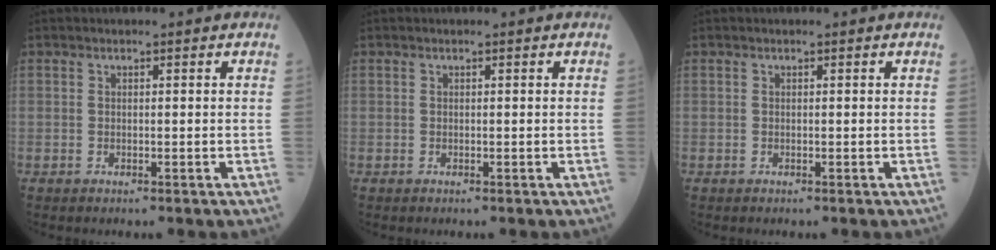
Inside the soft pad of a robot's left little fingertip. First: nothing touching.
{"total": 0.0}
{"total": 0.0}